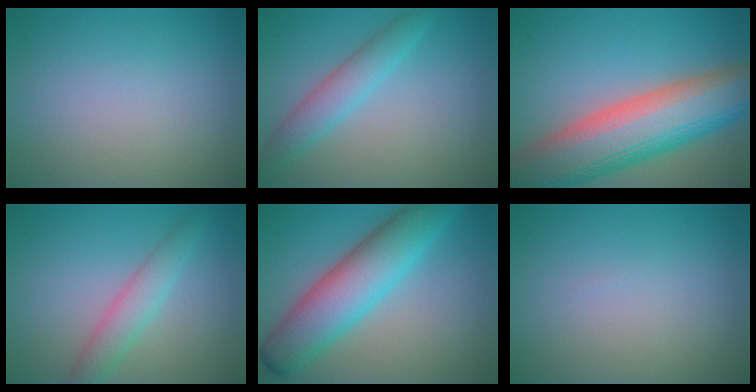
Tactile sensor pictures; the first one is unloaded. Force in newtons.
{"total": 3.1, "press": 3.1, "slide": 0.1}
{"total": 12.5, "press": 12.4, "slide": 0.6}
{"total": 2.9, "press": 2.9, "slide": 0.1}
{"total": 8.0, "press": 8.0, "slide": 0.2}
{"total": 0.0}